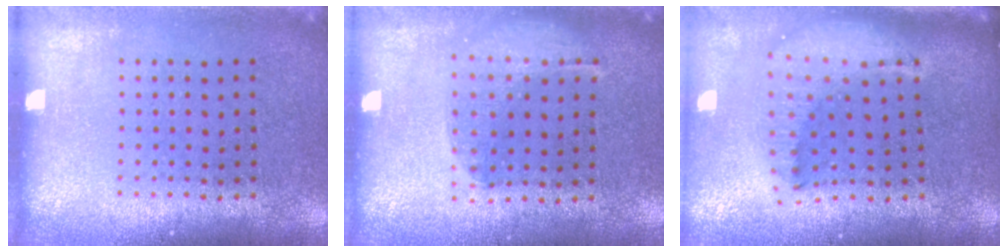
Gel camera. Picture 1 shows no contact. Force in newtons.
{"total": 1.3, "press": 1.2, "slide": 0.4}
{"total": 1.9, "press": 1.5, "slide": 1.2}